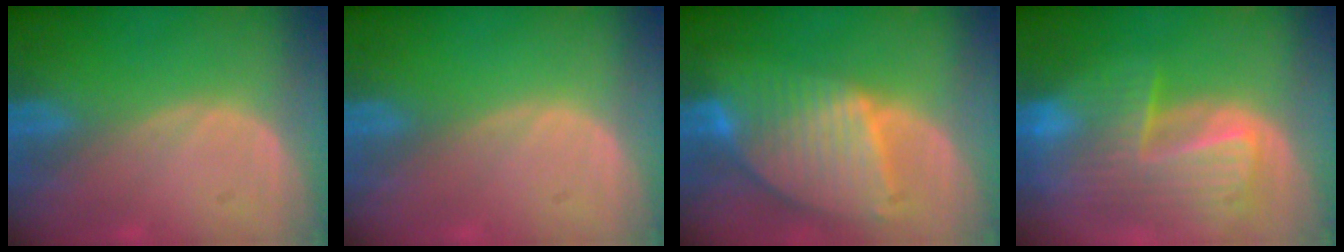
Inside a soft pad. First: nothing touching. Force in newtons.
{"total": 0.0}
{"total": 9.4, "press": 8.1, "slide": 4.9}
{"total": 10.2, "press": 8.9, "slide": 5.0}